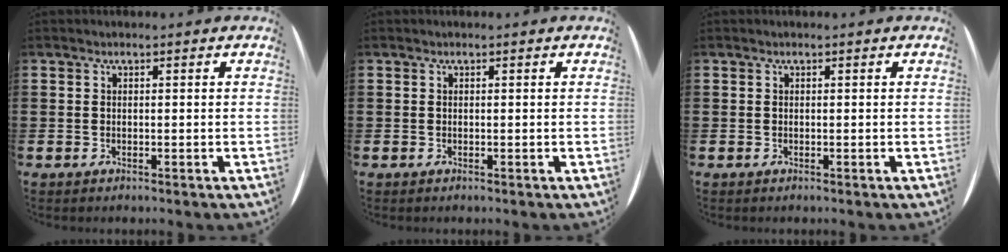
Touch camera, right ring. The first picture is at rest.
{"total": 0.0}
{"total": 0.0}